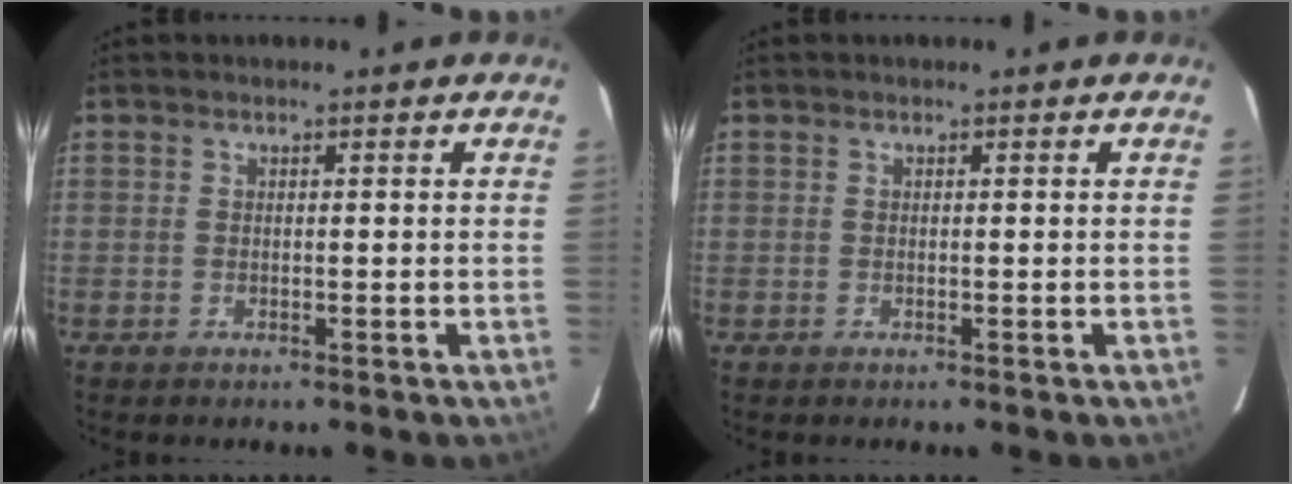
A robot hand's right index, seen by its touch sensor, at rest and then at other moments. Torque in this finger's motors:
{"motor_torque": [0.00, 0.00, 0.00, 0.00]}